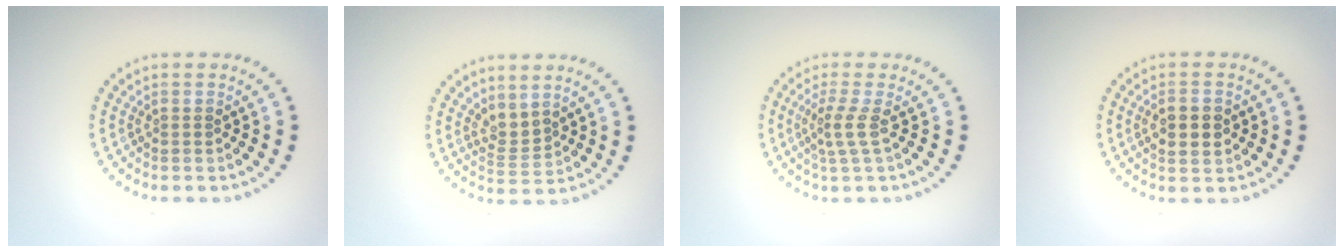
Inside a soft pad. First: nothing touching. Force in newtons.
{"total": 1.8, "press": 1.3, "slide": 1.3}
{"total": 2.0, "press": 1.3, "slide": 1.6}
{"total": 2.4, "press": 2.4, "slide": 0.2}